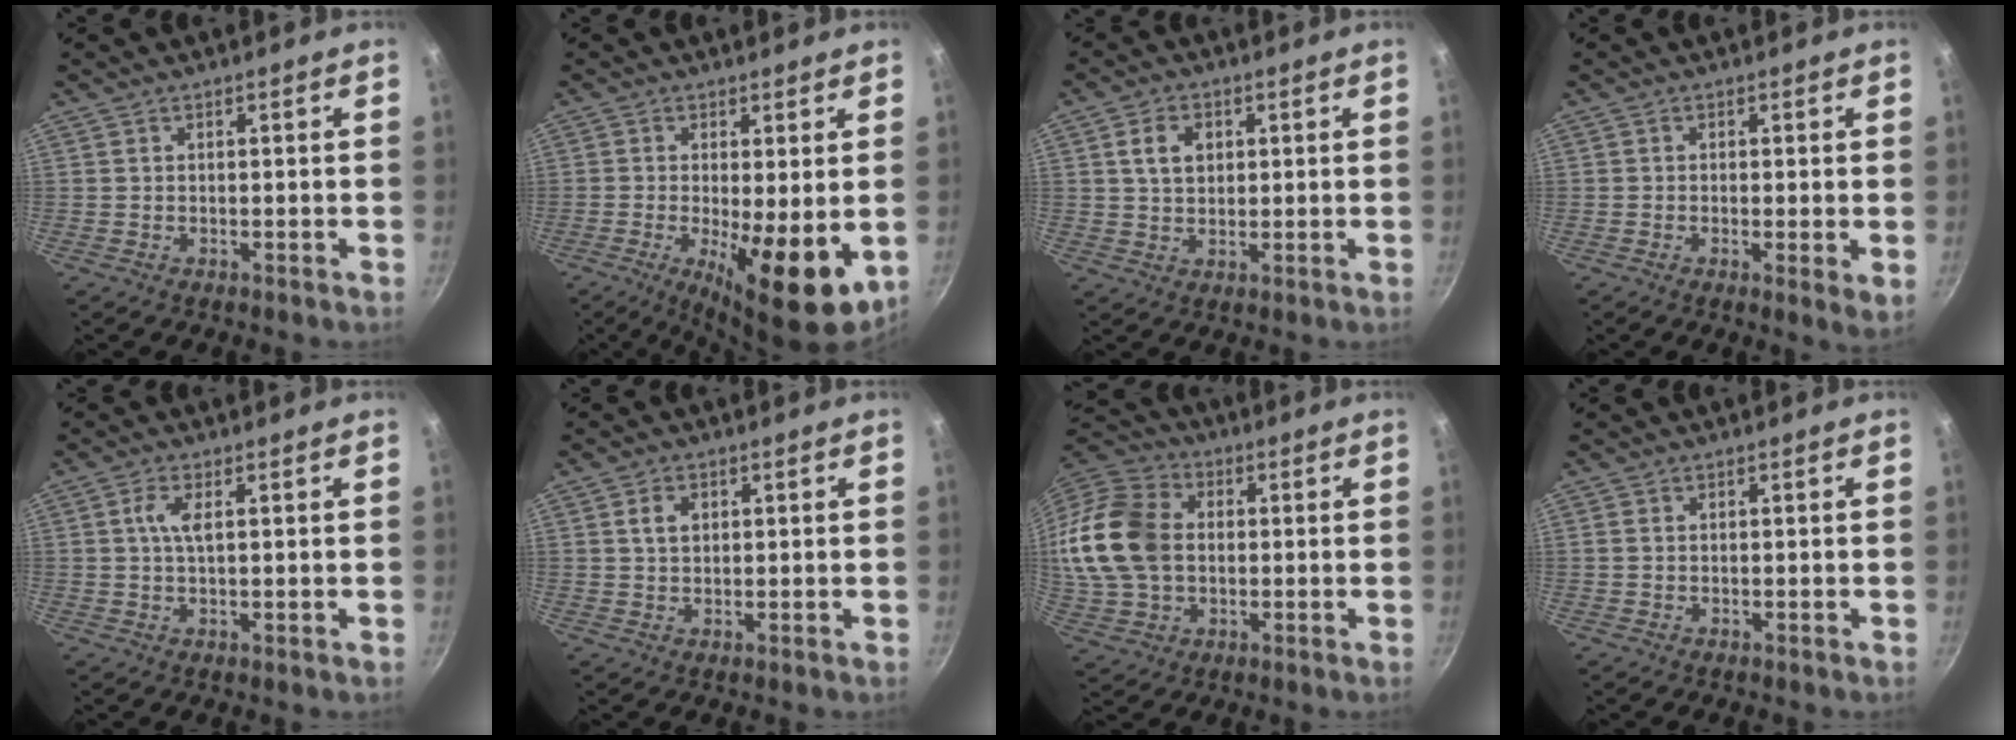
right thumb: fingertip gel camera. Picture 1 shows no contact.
{"total": 11.9, "force": [-1.8, 3.5, 11.2], "torque": [-0.165, -0.014, -0.019]}
{"total": 5.5, "force": [1.5, 4.0, 3.4], "torque": [-0.045, -0.001, 0.027]}
{"total": 3.4, "force": [-0.1, 0.8, 3.3], "torque": [-0.047, -0.014, -0.005]}
{"total": 3.7, "force": [0.8, 1.2, 3.4], "torque": [-0.076, 0.004, 0.014]}
{"total": 3.2, "force": [0.9, 2.3, 2.0], "torque": [-0.024, 0.002, 0.015]}
{"total": 18.9, "force": [1.1, 14.0, 12.7], "torque": [-0.247, 0.021, 0.017]}
{"total": 0.8, "force": [0.1, 0.6, 0.5], "torque": [-0.009, 0.002, 0.000]}